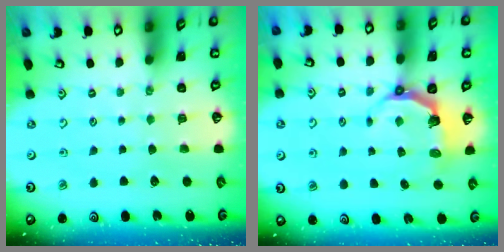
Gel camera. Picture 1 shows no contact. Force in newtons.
{"total": 5.0, "press": 3.4, "slide": 3.6}